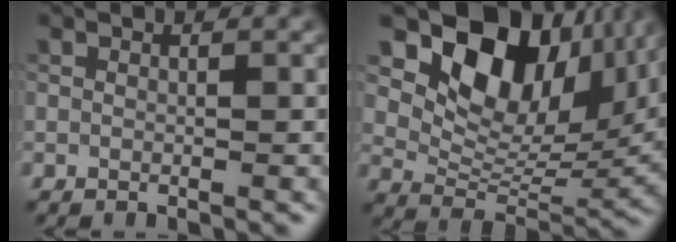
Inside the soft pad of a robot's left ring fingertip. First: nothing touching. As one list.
[{"total": 12.3, "force": [6.7, 7.3, 7.4], "torque": [-0.129, 0.000, 0.122]}]